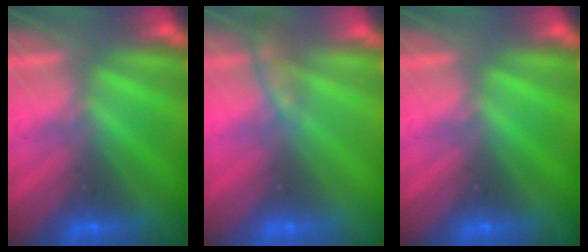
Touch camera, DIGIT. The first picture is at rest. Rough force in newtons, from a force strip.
{"total": 2.3}
{"total": 0.0}